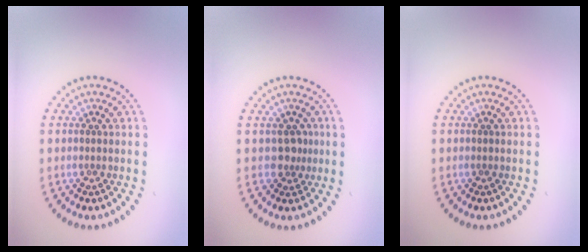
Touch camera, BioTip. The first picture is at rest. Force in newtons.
{"total": 1.6, "press": 1.3, "slide": 1.0}
{"total": 0.0}